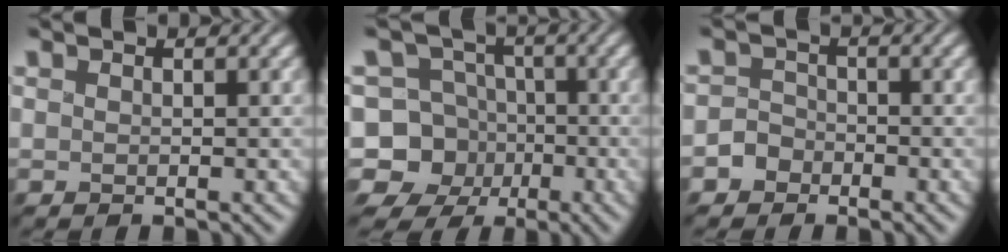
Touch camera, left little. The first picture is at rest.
{"total": 10.2, "force": [-4.0, 8.9, 2.9], "torque": [-0.046, 0.010, -0.100]}
{"total": 2.2, "force": [-1.5, 1.6, 0.2], "torque": [0.015, 0.004, -0.038]}